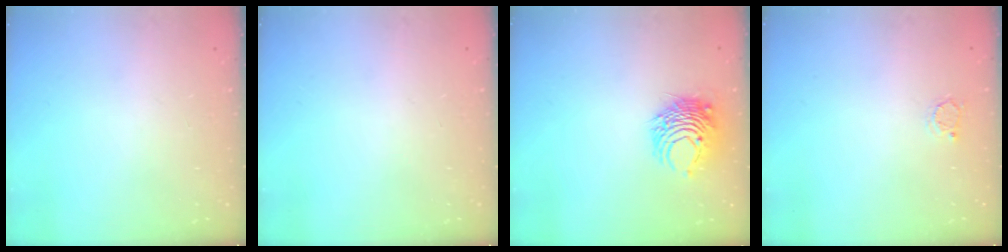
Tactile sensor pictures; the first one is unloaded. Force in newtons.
{"total": 0.0}
{"total": 8.4, "press": 8.4, "slide": 0.3}
{"total": 2.0, "press": 2.0, "slide": 0.4}